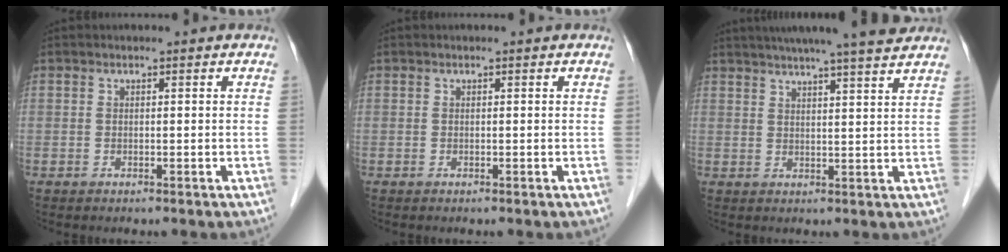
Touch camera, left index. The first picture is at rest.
{"total": 0.0}
{"total": 14.0, "force": [12.2, -0.2, 6.8], "torque": [-0.112, 0.017, 0.157]}